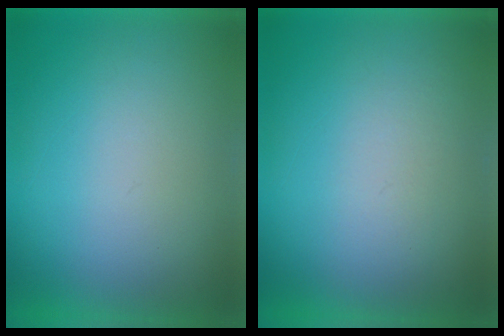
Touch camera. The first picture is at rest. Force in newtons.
{"total": 1.4}